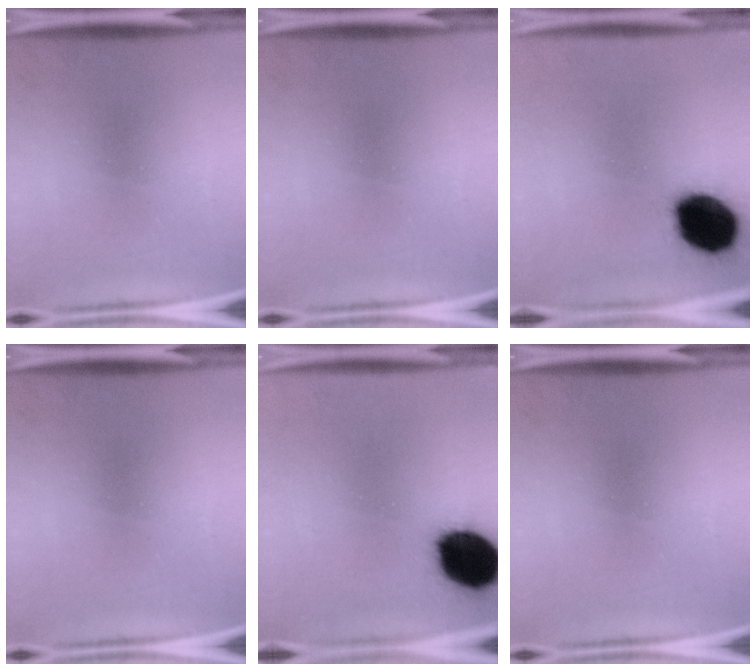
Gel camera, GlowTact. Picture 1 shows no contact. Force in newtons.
{"total": 0.0}
{"total": 19.2}
{"total": 0.0}
{"total": 18.2}
{"total": 0.0}